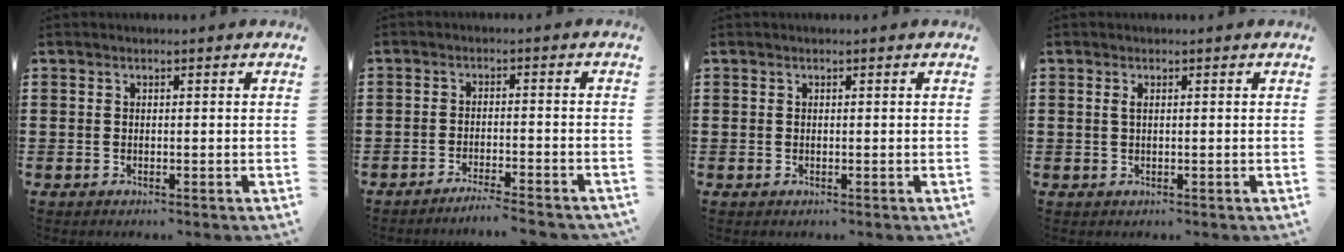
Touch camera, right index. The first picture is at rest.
{"total": 3.0, "force": [-2.9, -0.3, 0.8], "torque": [-0.016, 0.000, -0.060]}
{"total": 0.0}
{"total": 0.9, "force": [0.2, 0.2, 0.8], "torque": [-0.017, 0.002, 0.003]}